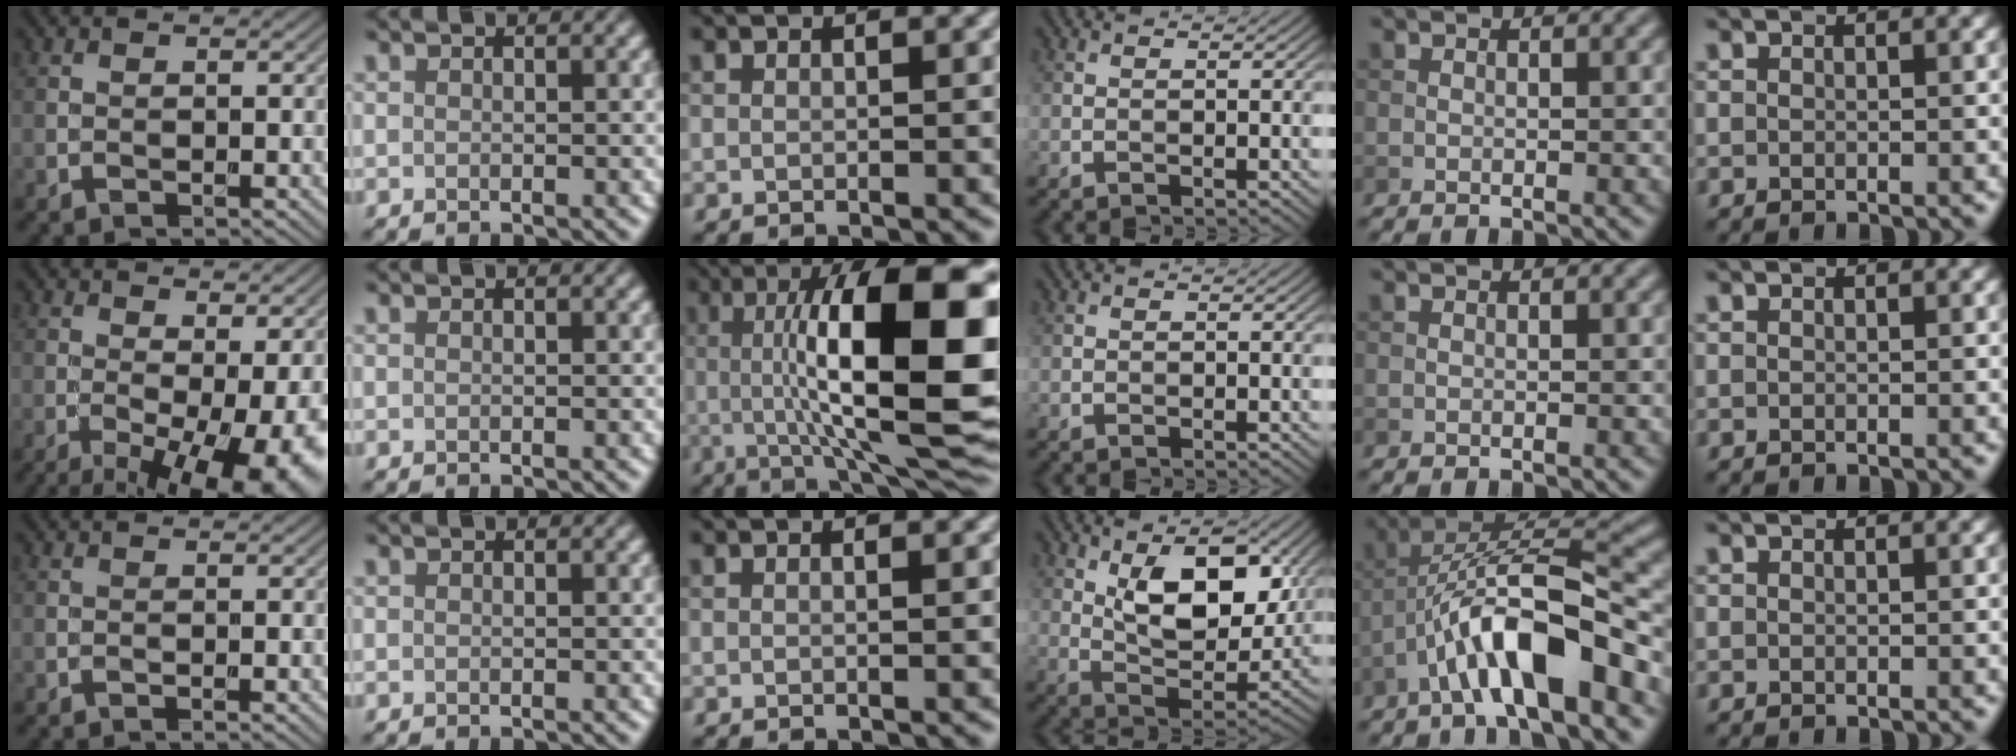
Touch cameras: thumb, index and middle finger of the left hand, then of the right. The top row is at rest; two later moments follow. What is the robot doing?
{"motion": "unscrew", "object": "dispenser bottle"}